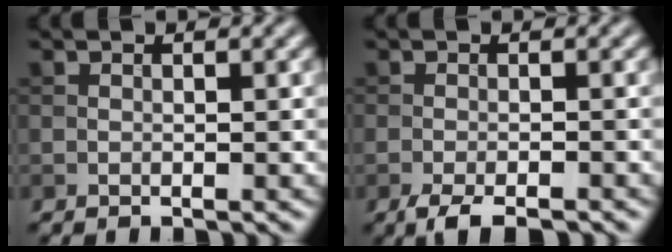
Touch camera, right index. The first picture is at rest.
{"total": 3.3, "force": [-2.4, 0.6, 2.2], "torque": [-0.039, -0.005, -0.044]}